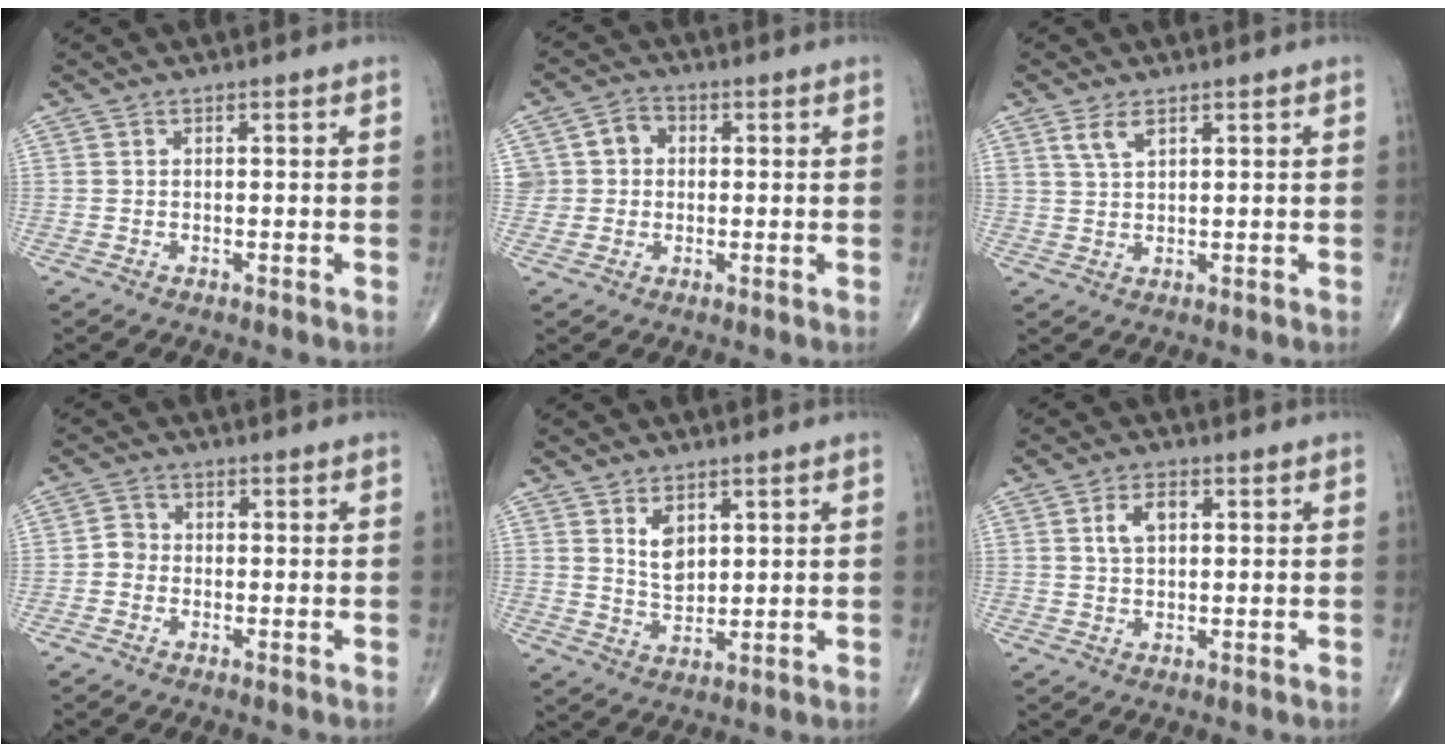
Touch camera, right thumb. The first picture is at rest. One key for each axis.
{"total": 5.5, "fx": 0.8, "fy": 5.1, "fz": 2.0, "tx": -0.007, "ty": 0.012, "tz": 0.009}
{"total": 3.4, "fx": 2.0, "fy": 1.5, "fz": 2.3, "tx": -0.044, "ty": -0.005, "tz": 0.046}
{"total": 2.4, "fx": -0.7, "fy": 2.1, "fz": 0.9, "tx": -0.003, "ty": 0.007, "tz": -0.022}
{"total": 5.1, "fx": 2.2, "fy": 3.1, "fz": 3.4, "tx": -0.044, "ty": -0.022, "tz": 0.047}
{"total": 4.0, "fx": 1.1, "fy": 2.4, "fz": 3.1, "tx": -0.057, "ty": 0.004, "tz": 0.020}